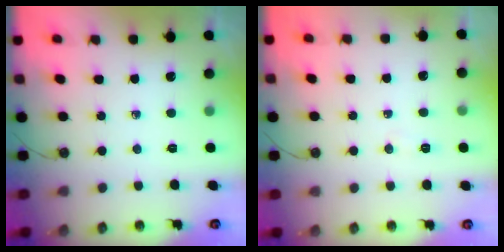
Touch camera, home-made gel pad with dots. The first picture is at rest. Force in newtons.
{"total": 3.4, "press": 3.4, "slide": 0.4}